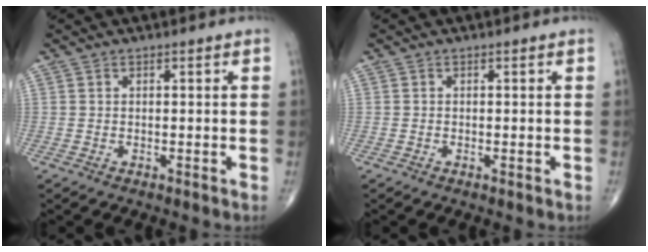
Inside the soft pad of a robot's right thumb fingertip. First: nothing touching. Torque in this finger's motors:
{"motor_torque": [-0.12, 0.11, -0.20, -0.38, 0.03]}